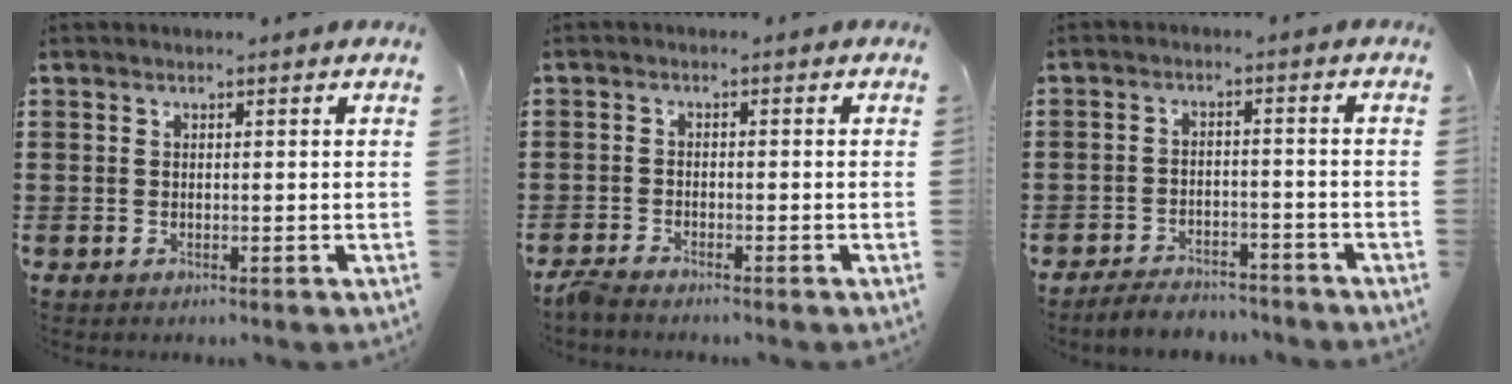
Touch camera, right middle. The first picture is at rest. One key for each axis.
{"total": 2.0, "fx": -1.9, "fy": 0.0, "fz": 0.6, "tx": -0.026, "ty": -0.003, "tz": -0.041}
{"total": 3.8, "fx": -3.8, "fy": 0.8, "fz": 0.3, "tx": -0.008, "ty": 0.008, "tz": -0.080}